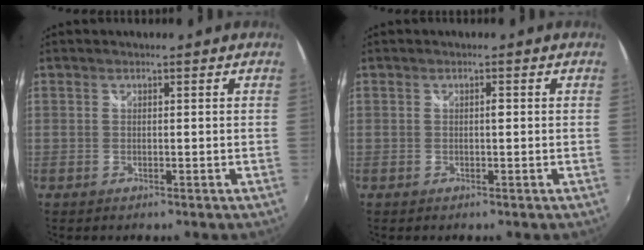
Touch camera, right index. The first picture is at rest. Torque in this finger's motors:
{"motor_torque": [0.24, 0.17, 0.00, 0.00]}